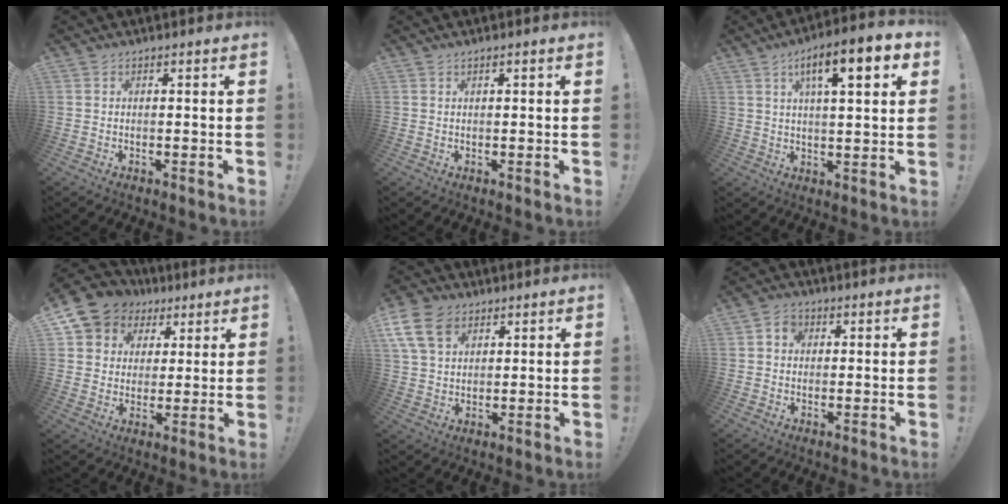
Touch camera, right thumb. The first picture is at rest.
{"total": 0.9, "force": [0.4, -0.1, 0.7], "torque": [-0.007, -0.003, 0.005]}
{"total": 12.8, "force": [5.1, 3.4, 11.3], "torque": [-0.160, -0.011, 0.072]}
{"total": 8.2, "force": [3.9, 7.0, 1.8], "torque": [-0.031, -0.028, 0.082]}
{"total": 12.1, "force": [5.8, 8.2, 6.7], "torque": [-0.129, -0.022, 0.114]}
{"total": 3.3, "force": [0.7, 2.8, 1.6], "torque": [-0.030, 0.007, 0.014]}